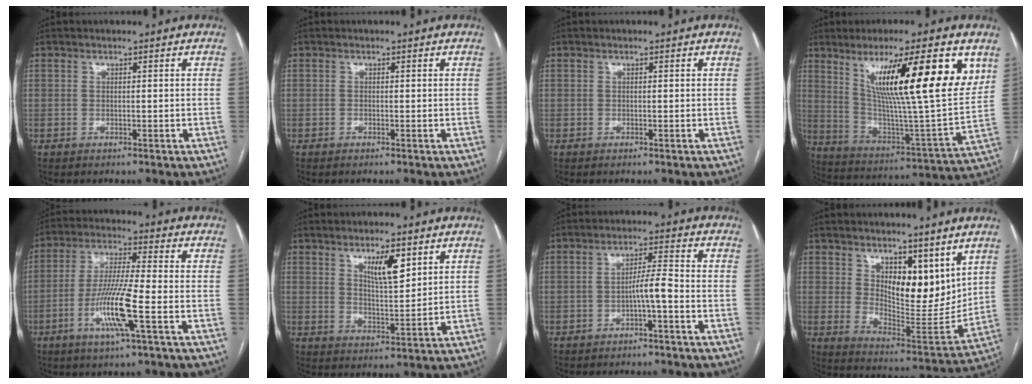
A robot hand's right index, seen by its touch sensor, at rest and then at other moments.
{"total": 0.0}
{"total": 0.0}
{"total": 22.2, "force": [10.1, 1.5, 19.7], "torque": [-0.303, -0.010, 0.161]}
{"total": 10.5, "force": [-3.6, -0.1, 9.9], "torque": [-0.198, -0.010, -0.073]}
{"total": 6.2, "force": [3.4, 1.5, 5.0], "torque": [-0.088, -0.006, 0.062]}
{"total": 4.1, "force": [-1.7, -0.1, 3.7], "torque": [-0.061, 0.009, -0.028]}
{"total": 11.6, "force": [6.1, 5.0, 8.6], "torque": [-0.134, -0.016, 0.117]}